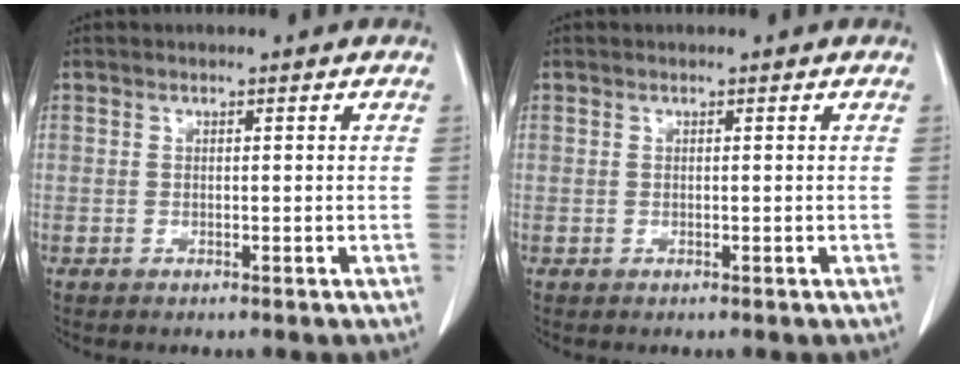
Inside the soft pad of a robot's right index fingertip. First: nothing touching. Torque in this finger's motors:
{"motor_torque": [0.00, 0.00, 0.00, 0.00]}